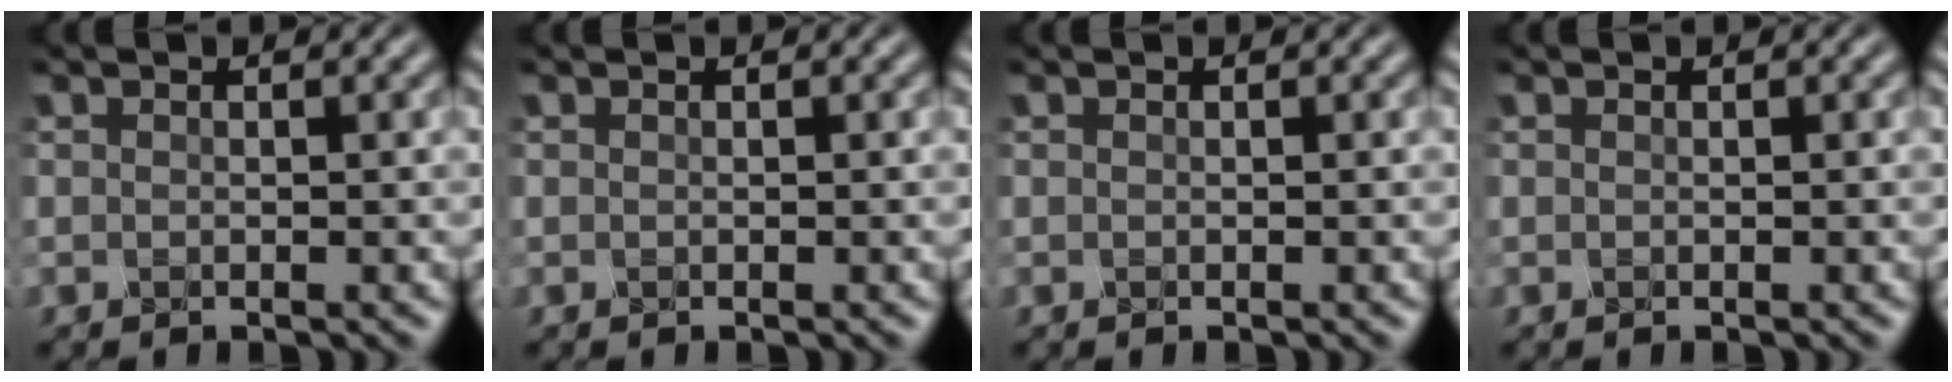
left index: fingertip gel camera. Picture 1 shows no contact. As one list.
[{"total": 0.0}, {"total": 0.0}, {"total": 0.0}]